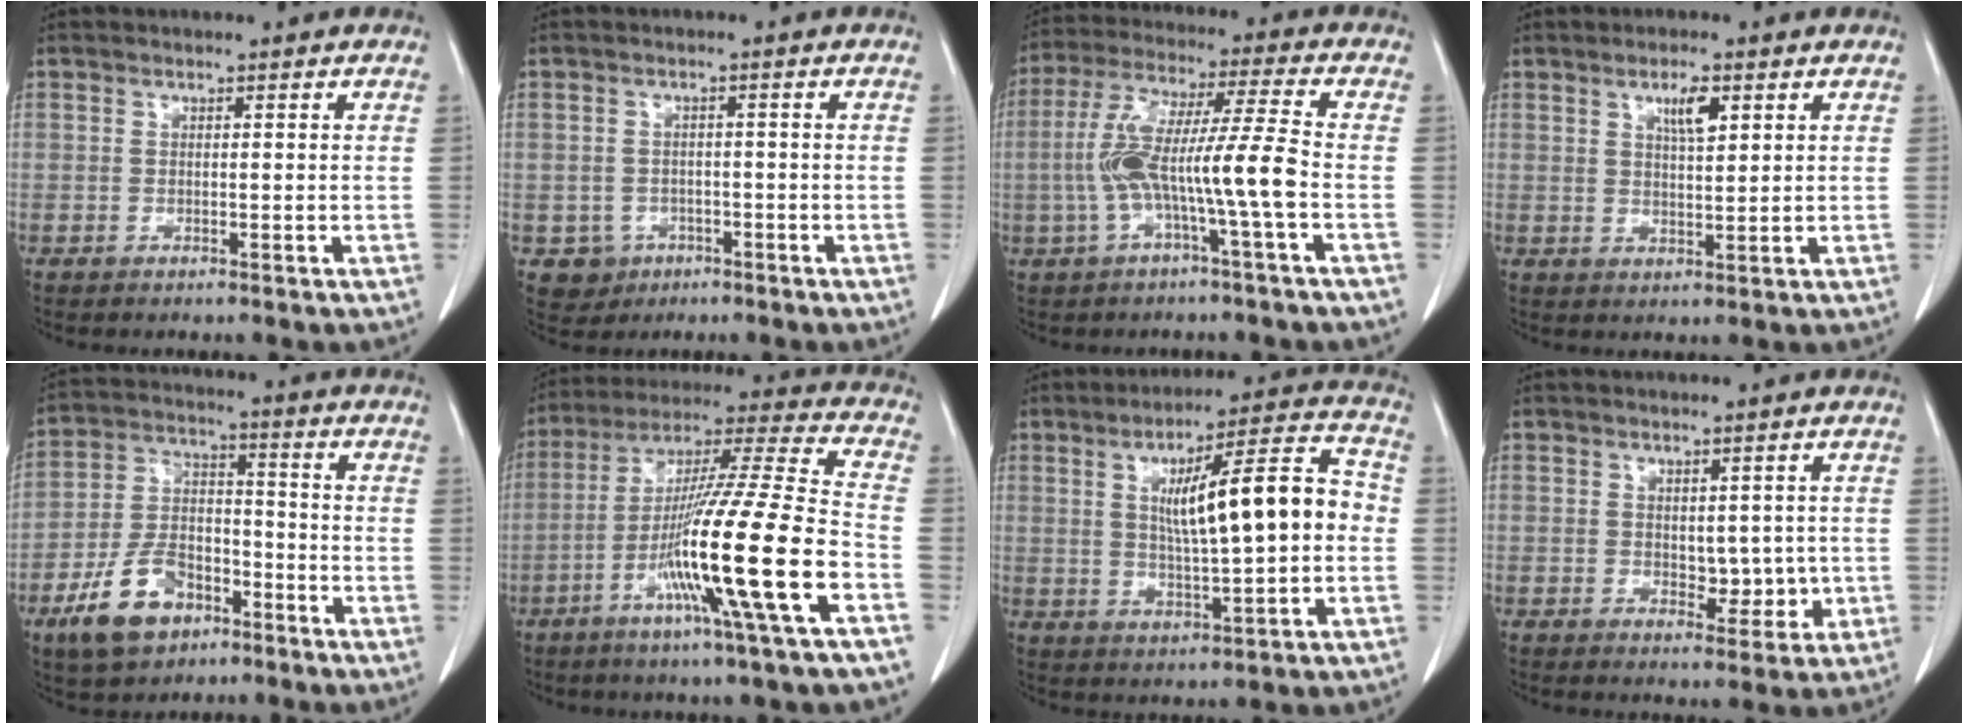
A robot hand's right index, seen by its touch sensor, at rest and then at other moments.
{"total": 3.9, "force": [-1.7, 3.5, 0.3], "torque": [0.000, 0.011, -0.018]}
{"total": 11.2, "force": [-2.6, -0.6, 10.9], "torque": [-0.221, 0.023, -0.049]}
{"total": 4.0, "force": [2.0, 1.1, 3.3], "torque": [-0.059, -0.001, 0.035]}
{"total": 11.4, "force": [-6.6, 6.3, 6.8], "torque": [-0.145, 0.011, -0.117]}
{"total": 20.7, "force": [-7.6, -1.2, 19.2], "torque": [-0.348, -0.022, -0.143]}
{"total": 14.5, "force": [1.0, 2.0, 14.3], "torque": [-0.218, 0.026, 0.017]}
{"total": 4.1, "force": [-0.1, 2.5, 3.3], "torque": [-0.033, -0.002, 0.010]}